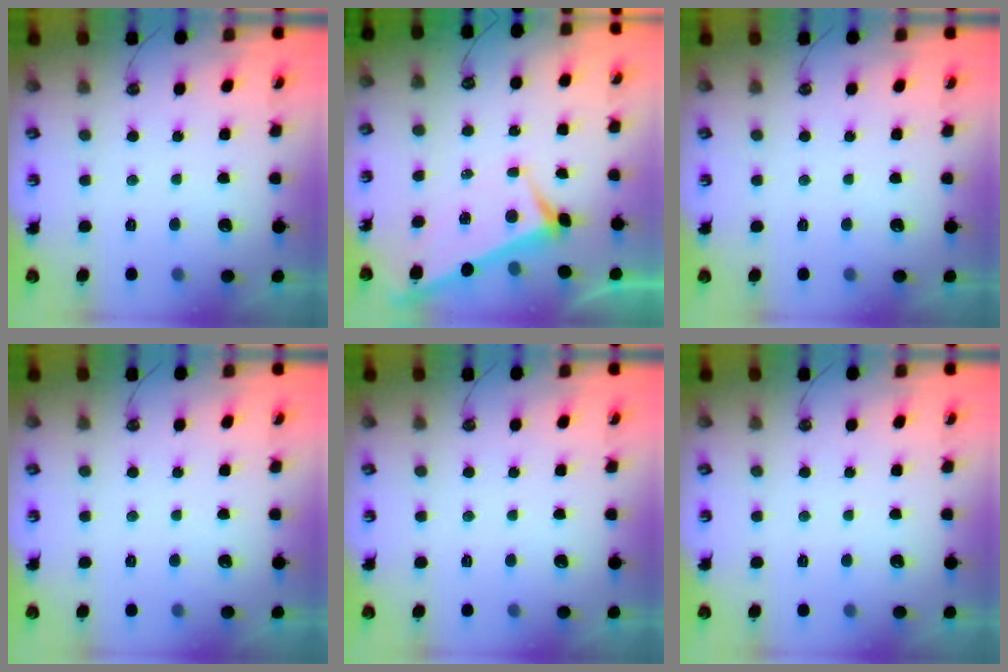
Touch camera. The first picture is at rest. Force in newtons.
{"total": 3.9, "press": 3.8, "slide": 0.7}
{"total": 0.0}
{"total": 0.0}
{"total": 0.0}
{"total": 0.0}